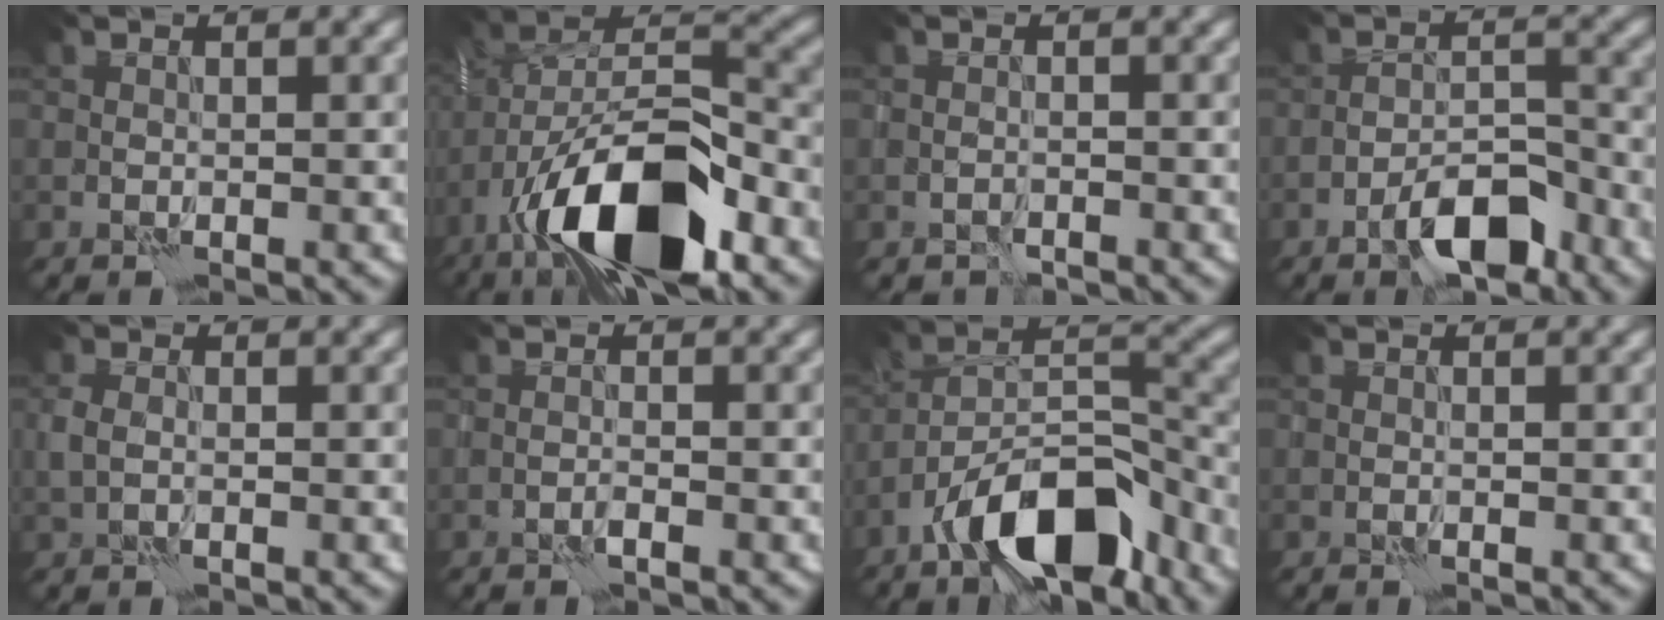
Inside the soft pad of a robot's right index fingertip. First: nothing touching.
{"total": 13.6, "force": [-7.1, 5.6, 10.2], "torque": [-0.187, -0.002, -0.120]}
{"total": 1.0, "force": [-1.0, 0.1, 0.0], "torque": [0.001, 0.002, -0.020]}
{"total": 5.5, "force": [-3.6, 1.7, 3.7], "torque": [-0.054, 0.013, -0.060]}
{"total": 0.6, "force": [0.4, 0.2, 0.4], "torque": [-0.015, 0.001, 0.007]}
{"total": 0.7, "force": [-0.5, -0.4, 0.2], "torque": [-0.006, 0.004, -0.009]}
{"total": 10.1, "force": [-6.8, 3.5, 6.7], "torque": [-0.100, 0.012, -0.124]}
{"total": 0.8, "force": [0.3, -0.6, -0.4], "torque": [0.007, 0.000, 0.009]}